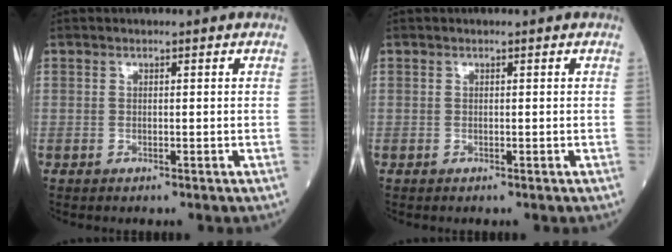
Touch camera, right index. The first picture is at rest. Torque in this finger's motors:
{"motor_torque": [0.02, -0.06, -0.02, 0.01]}